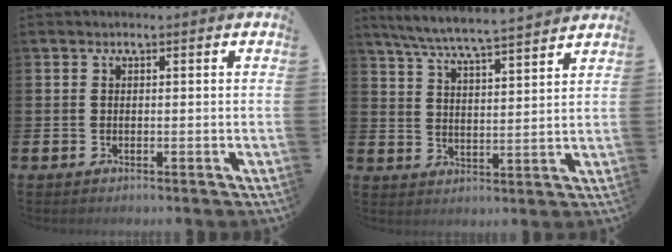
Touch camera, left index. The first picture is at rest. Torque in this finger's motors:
{"motor_torque": [0.73, -1.02, 0.48, 0.21]}